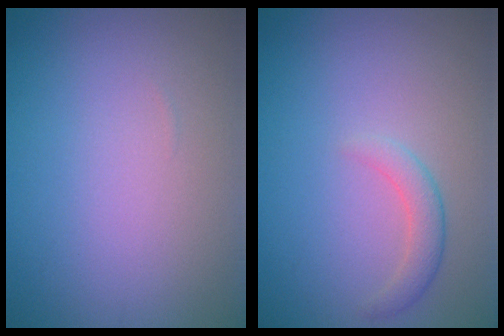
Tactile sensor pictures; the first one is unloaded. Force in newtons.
{"total": 1.8, "press": 1.8, "slide": 0.1}